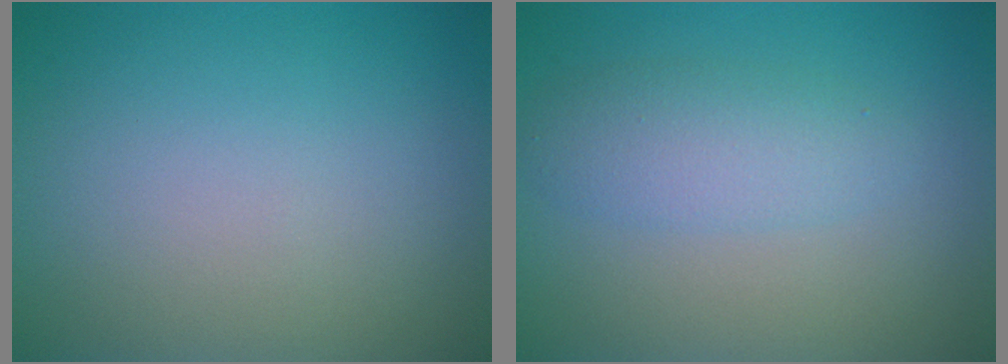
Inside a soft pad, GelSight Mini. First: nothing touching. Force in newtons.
{"total": 2.9, "press": 2.9, "slide": 0.1}